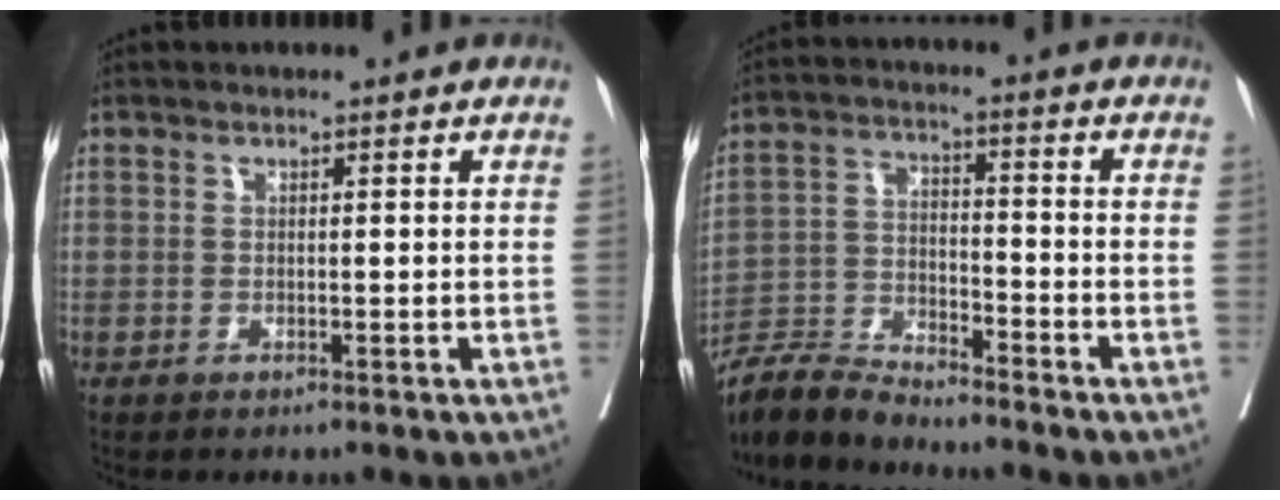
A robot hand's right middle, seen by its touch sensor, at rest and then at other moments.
{"total": 7.3, "force": [-7.3, 0.3, 0.8], "torque": [-0.018, -0.003, -0.141]}